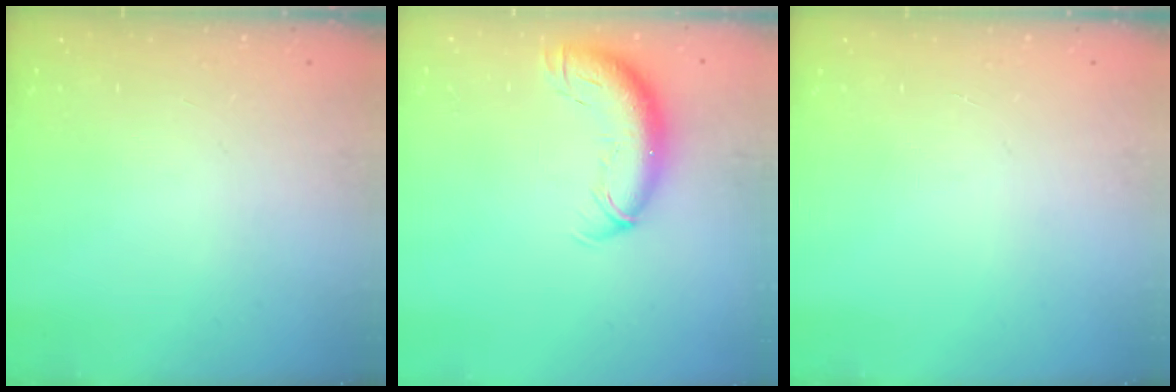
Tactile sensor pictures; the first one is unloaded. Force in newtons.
{"total": 12.1, "press": 11.7, "slide": 3.1}
{"total": 0.0}